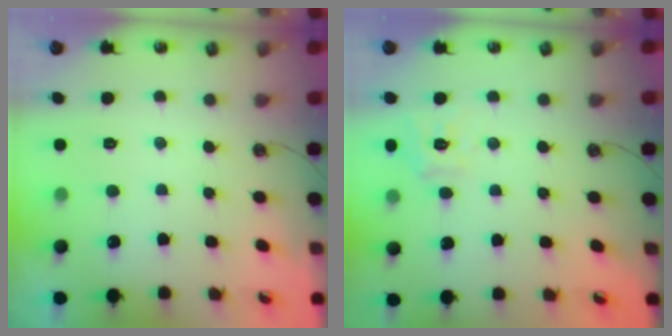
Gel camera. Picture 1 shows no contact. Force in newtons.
{"total": 9.3, "press": 9.3, "slide": 0.9}